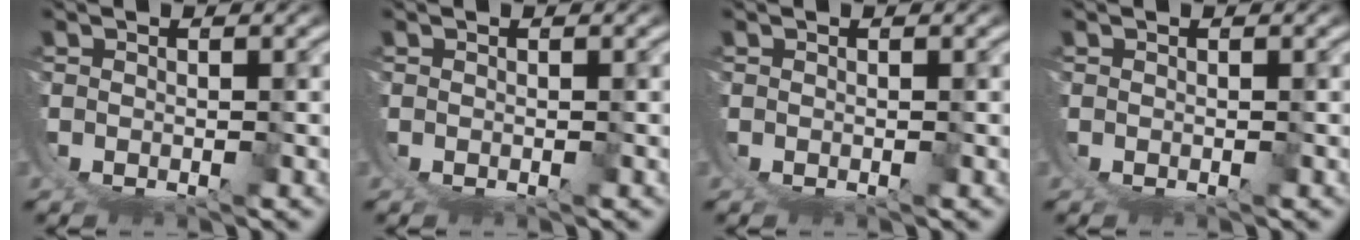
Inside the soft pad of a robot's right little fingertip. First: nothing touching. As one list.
[{"total": 0.0}, {"total": 0.0}, {"total": 0.0}]